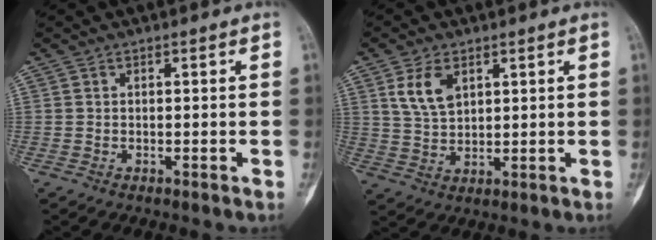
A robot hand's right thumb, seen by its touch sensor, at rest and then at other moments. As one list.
[{"total": 6.5, "force": [2.9, 3.8, 4.4], "torque": [-0.075, -0.012, 0.063]}]